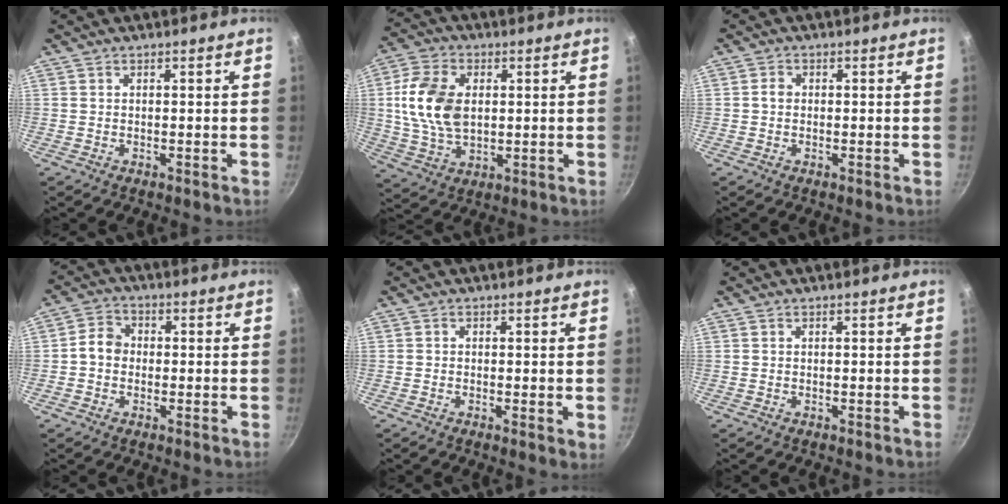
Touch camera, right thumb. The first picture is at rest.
{"total": 13.4, "force": [1.7, 8.8, 10.0], "torque": [-0.178, -0.002, 0.031]}
{"total": 1.6, "force": [0.0, 1.3, 0.9], "torque": [-0.014, 0.008, -0.001]}
{"total": 4.7, "force": [-0.4, 4.0, 2.4], "torque": [-0.025, 0.016, -0.019]}
{"total": 1.5, "force": [0.0, 0.5, 1.4], "torque": [-0.021, -0.004, -0.004]}
{"total": 0.0}